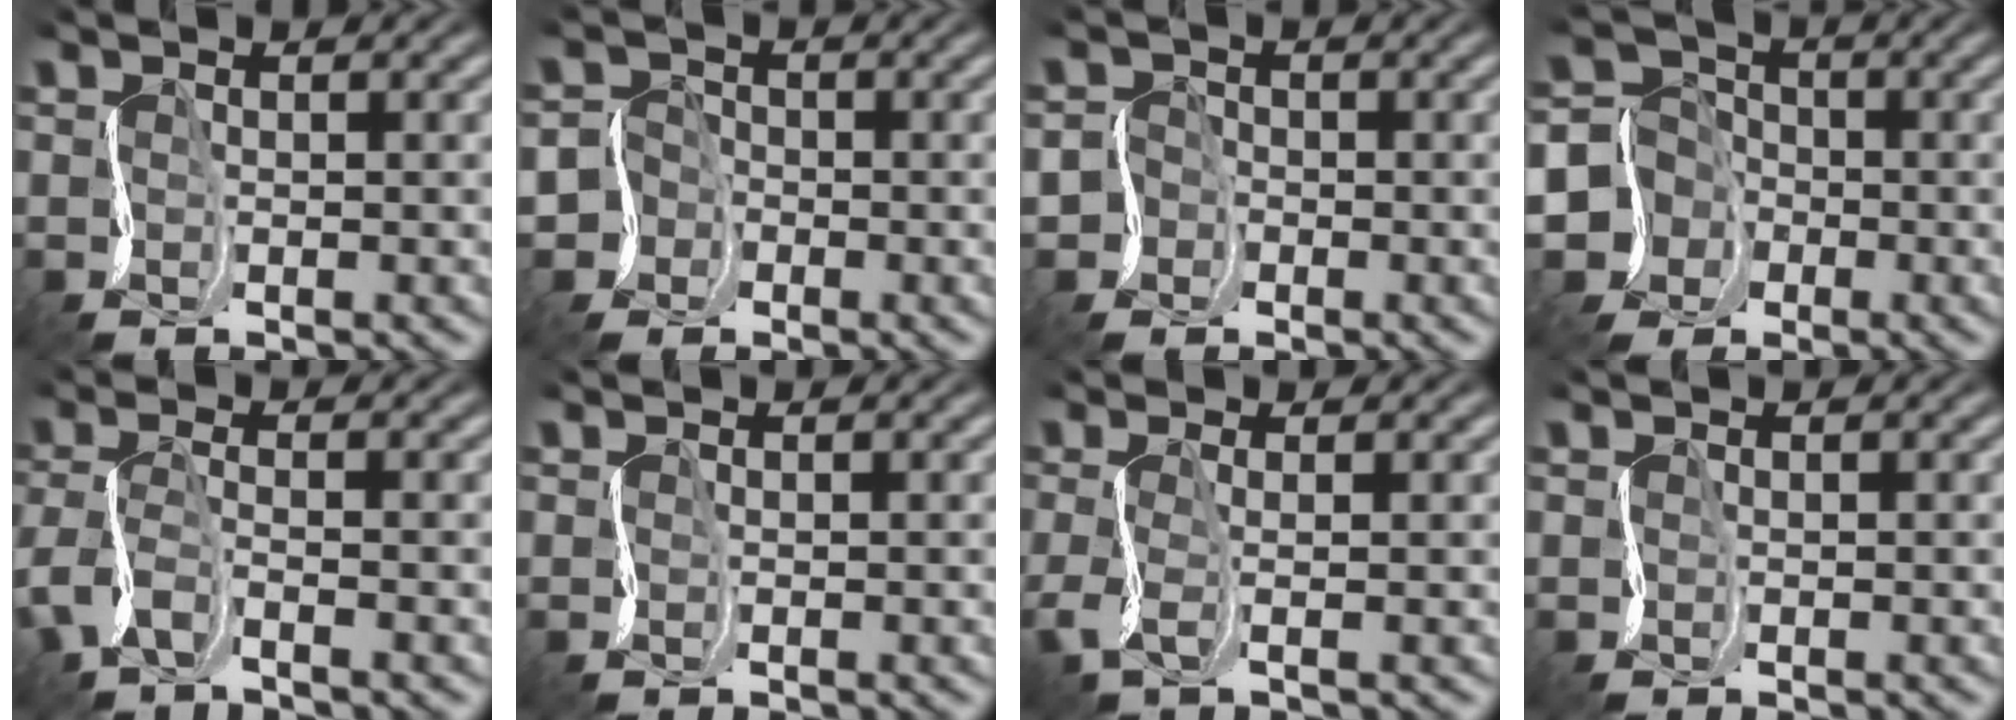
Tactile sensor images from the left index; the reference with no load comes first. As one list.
[{"total": 2.5, "force": [-1.0, 2.3, -0.3], "torque": [0.024, 0.008, -0.033]}, {"total": 1.6, "force": [-0.7, 1.4, -0.3], "torque": [0.014, 0.004, -0.021]}, {"total": 6.2, "force": [-1.8, 5.9, 0.7], "torque": [-0.010, 0.016, -0.061]}, {"total": 3.1, "force": [-1.4, 1.2, 2.5], "torque": [-0.066, -0.002, -0.038]}, {"total": 0.0}, {"total": 2.4, "force": [-0.1, 0.5, 2.3], "torque": [-0.058, -0.003, -0.007]}, {"total": 0.0}]